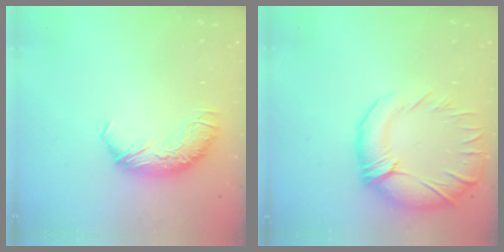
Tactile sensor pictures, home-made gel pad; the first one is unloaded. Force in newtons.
{"total": 9.0, "press": 7.7, "slide": 4.6}